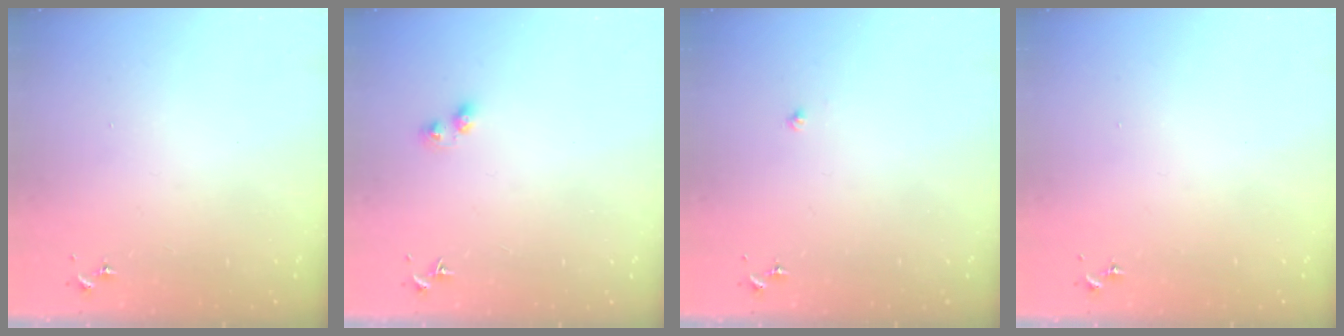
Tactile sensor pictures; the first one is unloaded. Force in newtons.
{"total": 4.1, "press": 4.1, "slide": 0.3}
{"total": 2.0, "press": 2.0, "slide": 0.2}
{"total": 0.0}